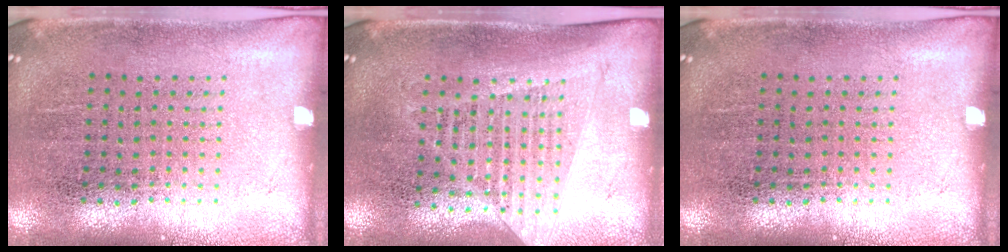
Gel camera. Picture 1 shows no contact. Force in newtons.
{"total": 1.2, "press": 1.1, "slide": 0.5}
{"total": 0.0}